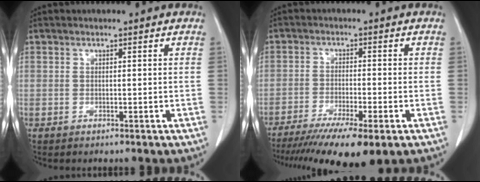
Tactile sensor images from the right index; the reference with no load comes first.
{"total": 12.4, "force": [-8.7, 1.5, 8.6], "torque": [-0.136, -0.027, -0.141]}